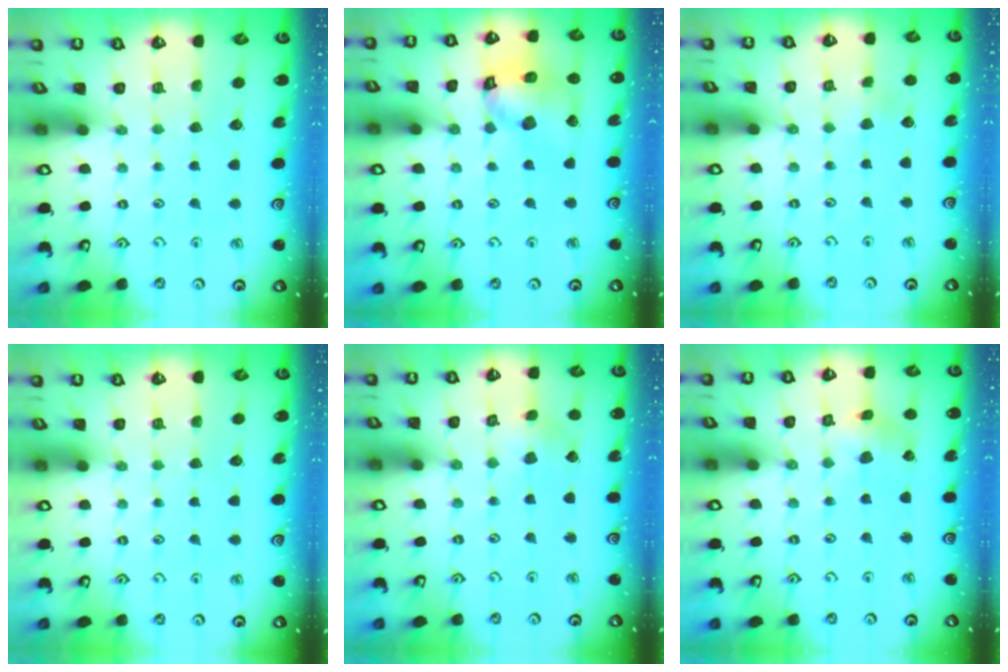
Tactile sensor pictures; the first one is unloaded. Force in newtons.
{"total": 15.3, "press": 15.1, "slide": 2.1}
{"total": 1.7, "press": 1.7, "slide": 0.1}
{"total": 0.0}
{"total": 2.1, "press": 2.1, "slide": 0.2}
{"total": 2.5, "press": 2.5, "slide": 0.4}